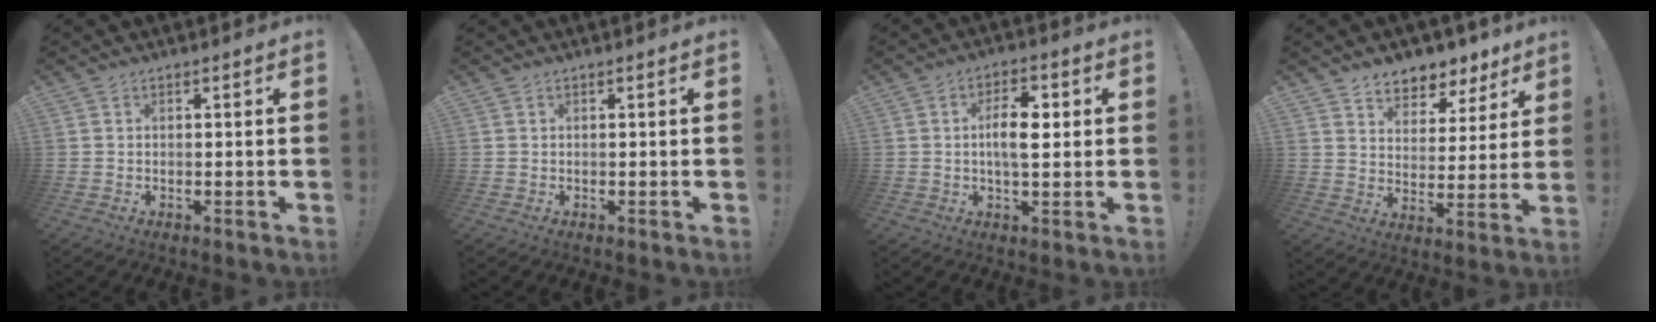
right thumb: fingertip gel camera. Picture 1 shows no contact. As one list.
[{"total": 0.0}, {"total": 8.5, "force": [0.6, 4.1, 7.4], "torque": [-0.118, 0.003, 0.004]}, {"total": 7.4, "force": [5.8, 4.4, 1.3], "torque": [-0.004, -0.056, 0.108]}]